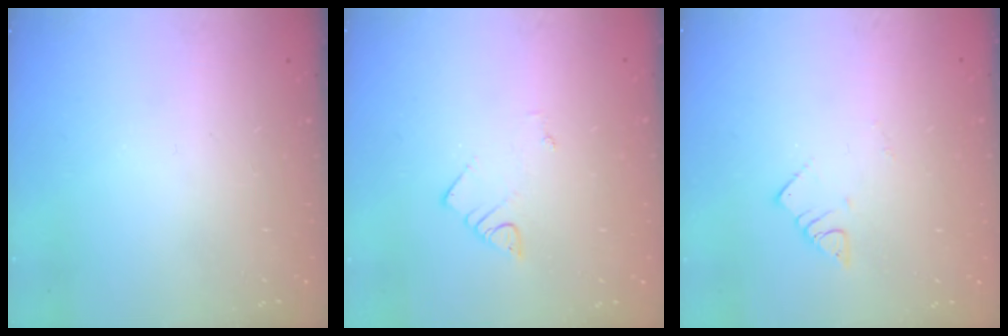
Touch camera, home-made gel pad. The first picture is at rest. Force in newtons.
{"total": 2.6, "press": 2.6, "slide": 0.2}
{"total": 2.4, "press": 2.4, "slide": 0.4}